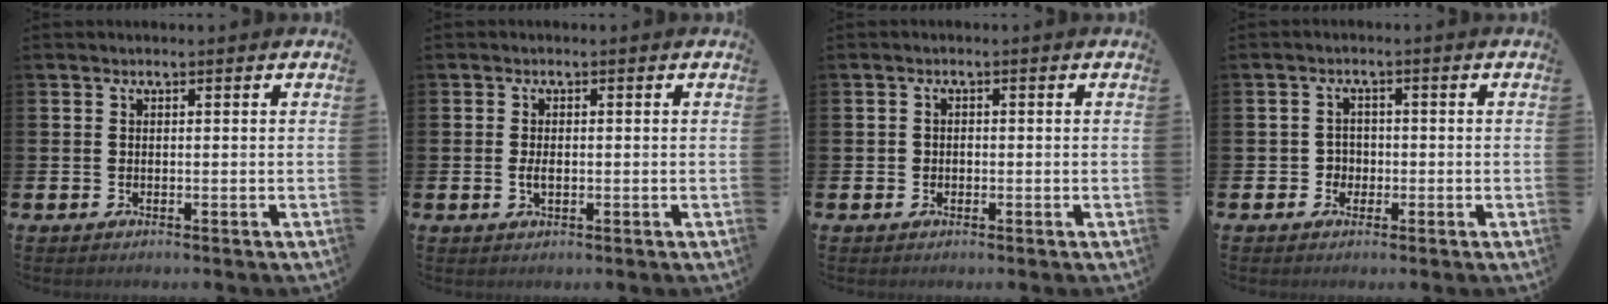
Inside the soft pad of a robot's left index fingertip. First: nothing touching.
{"total": 1.7, "force": [-0.1, 0.9, 1.4], "torque": [-0.022, 0.000, -0.005]}
{"total": 1.0, "force": [-0.2, 1.0, 0.3], "torque": [0.006, 0.001, -0.009]}
{"total": 2.1, "force": [-0.6, 2.0, 0.3], "torque": [-0.007, 0.005, -0.019]}